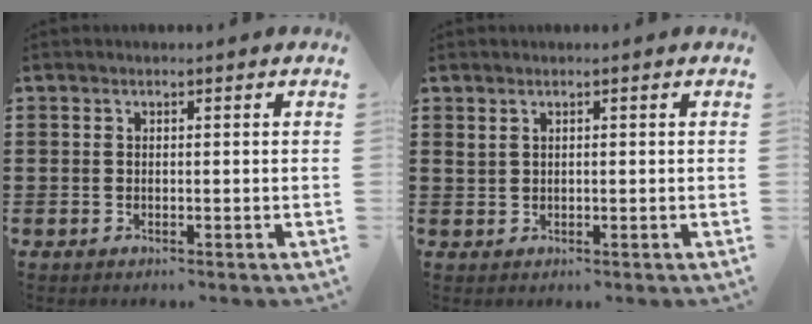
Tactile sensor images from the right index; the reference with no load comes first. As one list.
[{"total": 0.9, "force": [0.6, 0.3, 0.5], "torque": [-0.012, 0.002, 0.012]}]